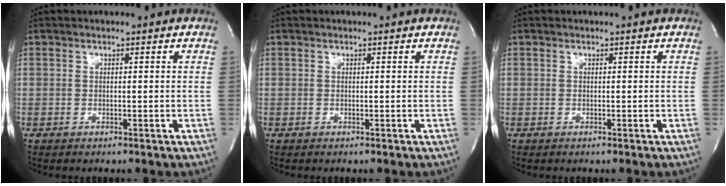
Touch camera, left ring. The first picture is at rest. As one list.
[{"total": 0.0}, {"total": 0.0}]